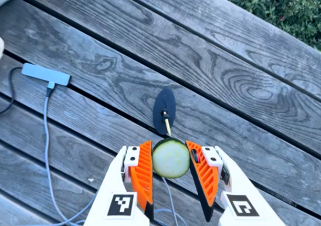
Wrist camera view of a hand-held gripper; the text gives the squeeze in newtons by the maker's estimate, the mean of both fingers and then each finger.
{"total": 8.2, "left": 7.5, "right": 8.9}